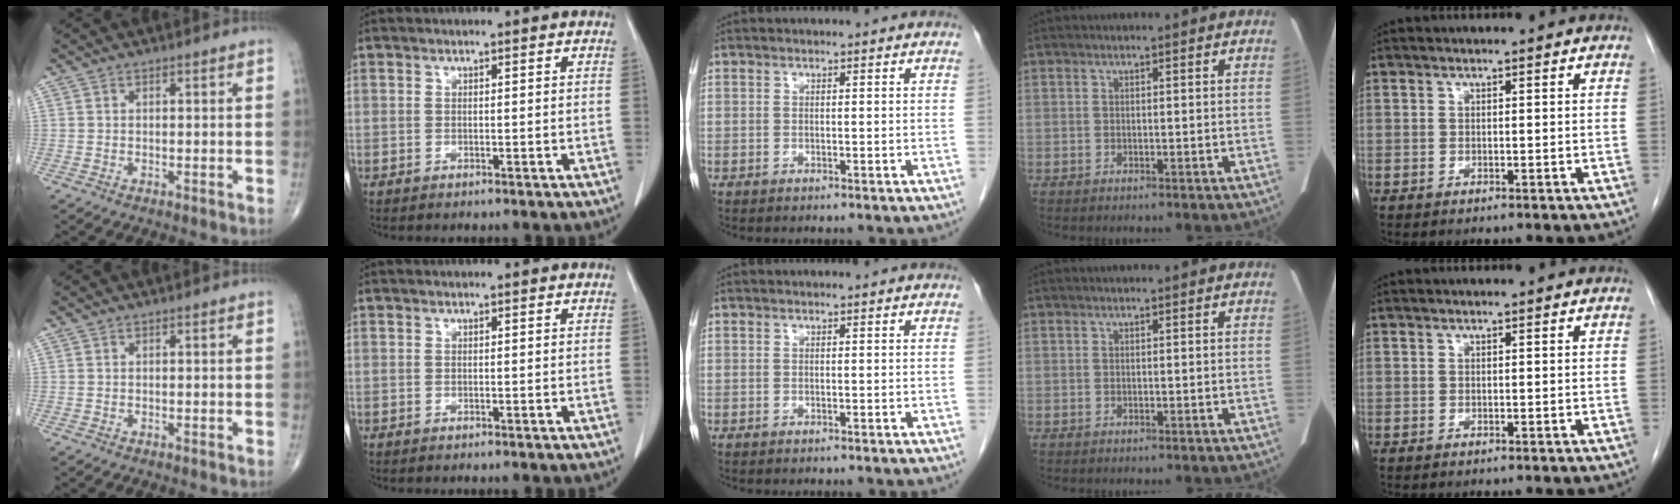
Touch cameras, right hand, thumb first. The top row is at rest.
{}